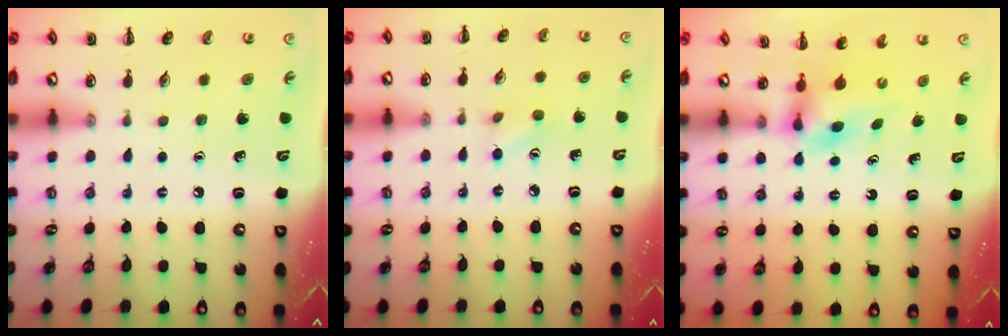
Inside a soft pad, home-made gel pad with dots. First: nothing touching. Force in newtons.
{"total": 3.2, "press": 3.1, "slide": 0.9}
{"total": 3.5, "press": 3.4, "slide": 0.6}